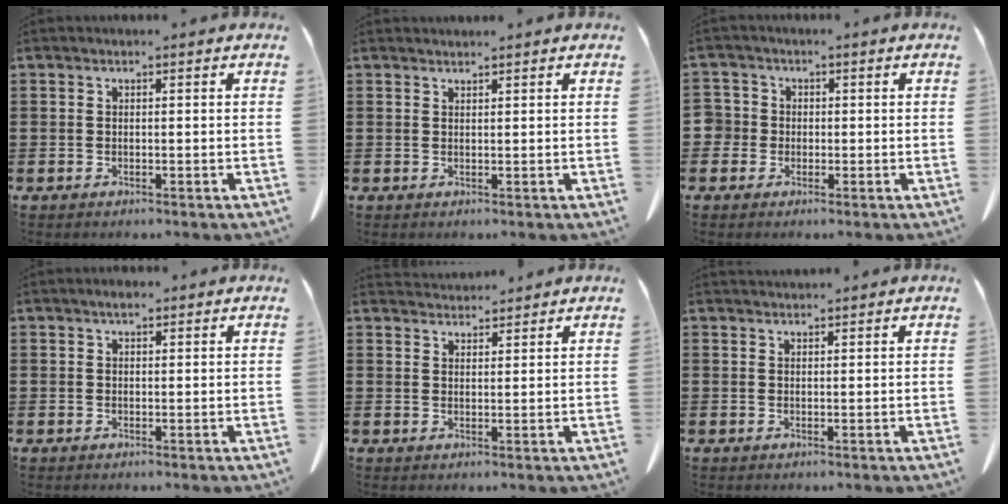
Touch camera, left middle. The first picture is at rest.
{"total": 0.9, "force": [0.9, 0.0, 0.1], "torque": [-0.003, -0.001, 0.018]}
{"total": 2.6, "force": [-0.3, 2.6, 0.5], "torque": [-0.029, 0.006, -0.011]}
{"total": 1.4, "force": [1.1, 0.5, 0.8], "torque": [-0.011, 0.001, 0.017]}
{"total": 2.8, "force": [2.8, 0.4, -0.1], "torque": [-0.006, -0.007, 0.053]}
{"total": 1.0, "force": [1.0, 0.1, 0.1], "torque": [-0.003, -0.001, 0.020]}